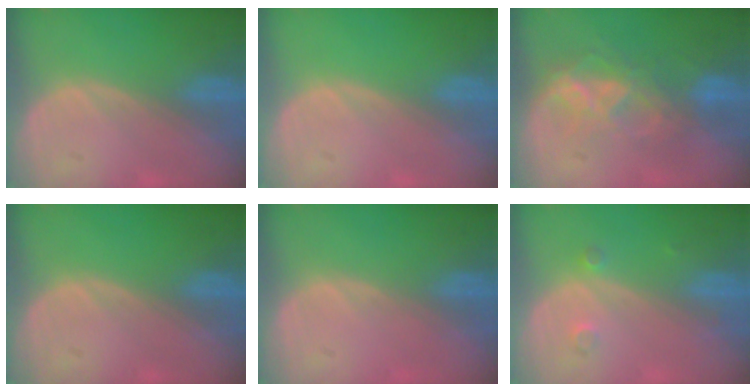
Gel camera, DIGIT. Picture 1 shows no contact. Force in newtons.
{"total": 0.0}
{"total": 6.8, "press": 6.7, "slide": 1.5}
{"total": 0.0}
{"total": 0.5, "press": 0.0, "slide": 0.5}
{"total": 1.9, "press": 1.6, "slide": 1.0}